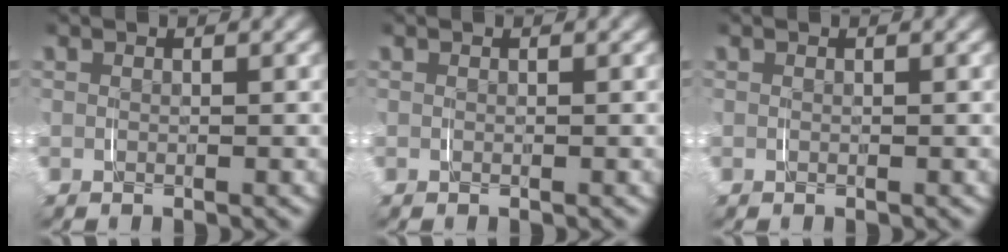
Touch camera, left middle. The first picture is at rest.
{"total": 0.0}
{"total": 0.0}